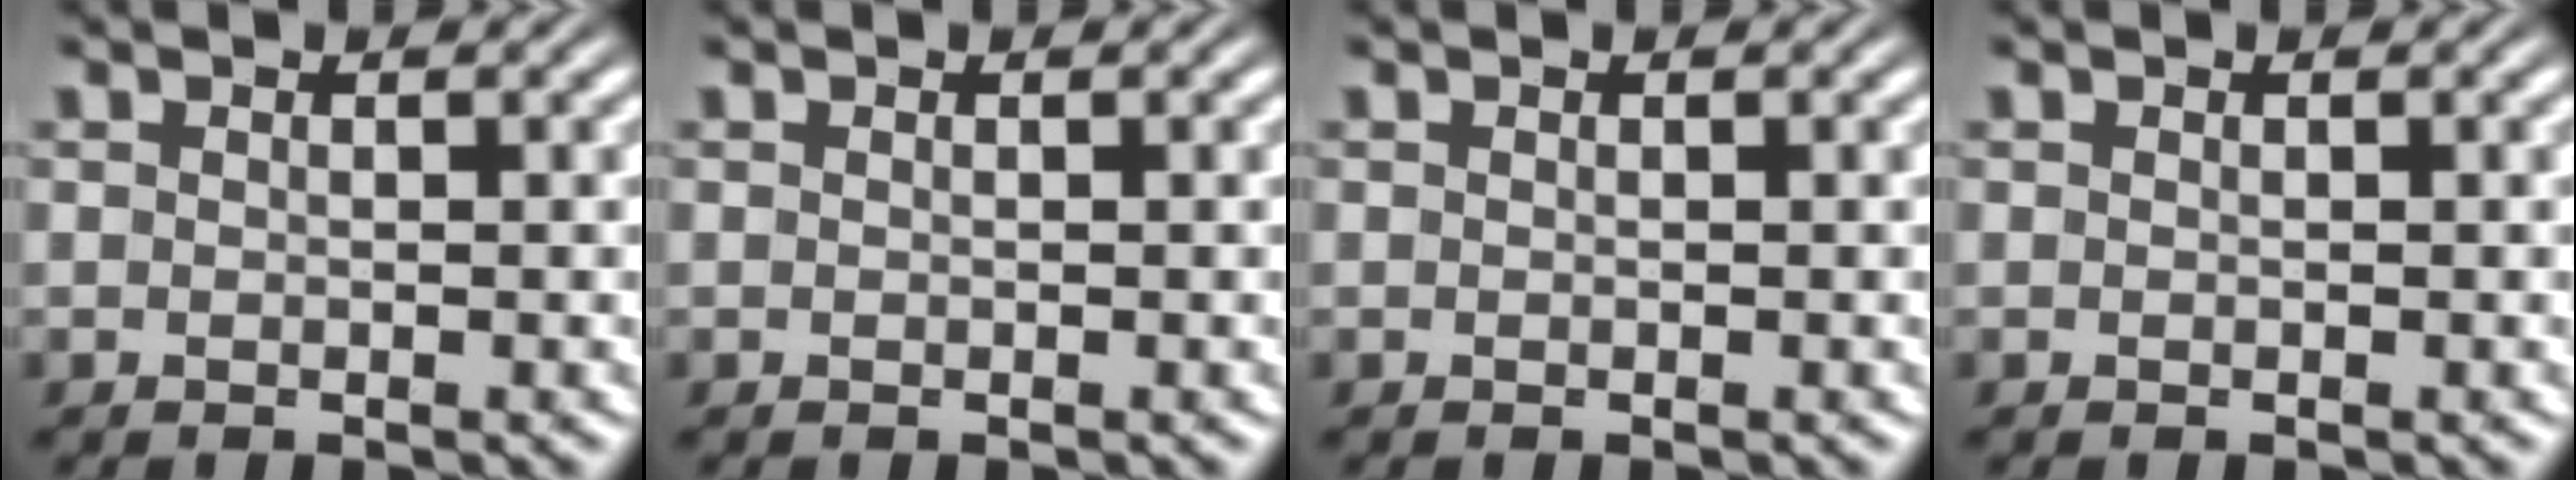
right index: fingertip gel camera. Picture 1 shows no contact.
{"total": 0.0}
{"total": 0.0}
{"total": 0.0}